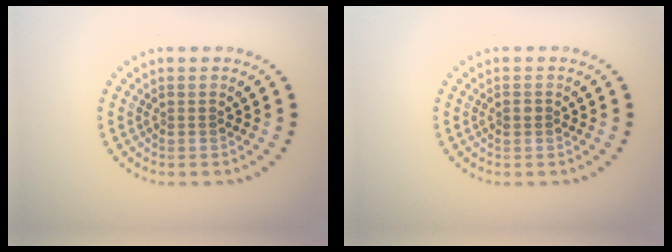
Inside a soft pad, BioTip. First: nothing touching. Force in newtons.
{"total": 0.9, "press": 0.9, "slide": 0.1}